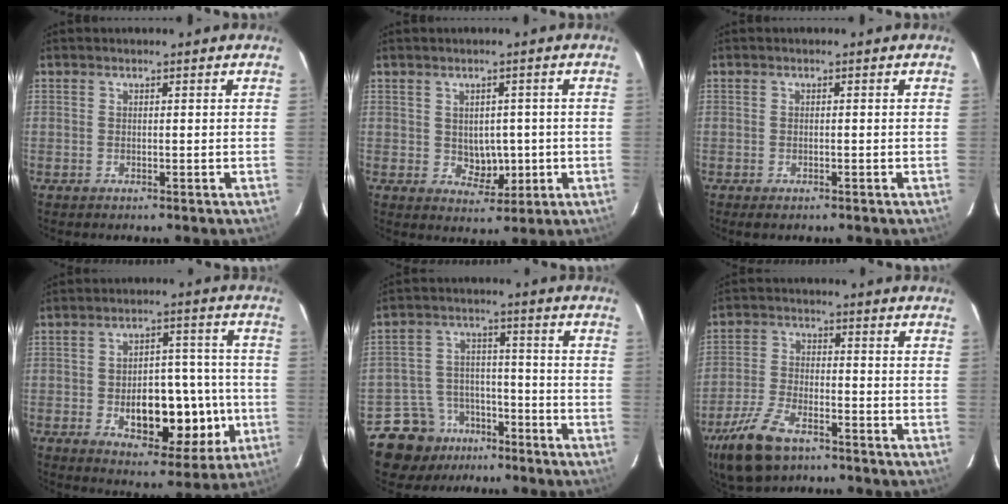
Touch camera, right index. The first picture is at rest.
{"total": 5.3, "force": [-0.3, 3.8, 3.7], "torque": [-0.053, 0.002, 0.008]}
{"total": 2.3, "force": [-1.2, 1.1, 1.7], "torque": [-0.039, -0.003, -0.015]}
{"total": 16.1, "force": [-3.5, 7.8, 13.6], "torque": [-0.191, 0.026, -0.035]}
{"total": 11.1, "force": [-7.8, 7.8, 1.6], "torque": [-0.035, 0.049, -0.122]}
{"total": 10.5, "force": [-6.9, 4.3, 6.7], "torque": [-0.150, -0.011, -0.128]}